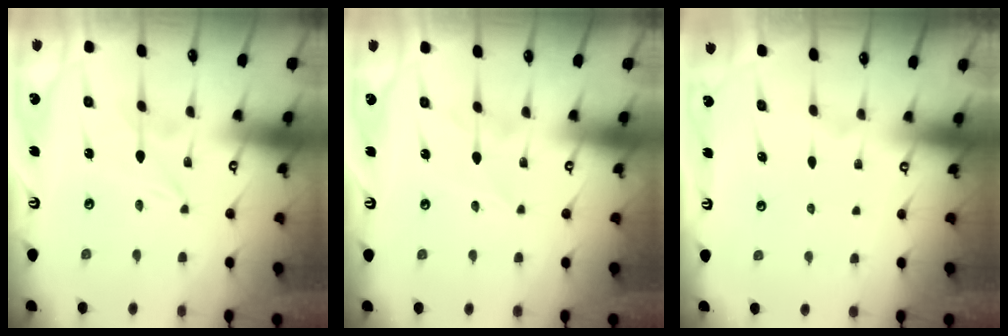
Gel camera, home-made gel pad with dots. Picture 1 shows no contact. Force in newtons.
{"total": 4.4, "press": 4.4, "slide": 0.5}
{"total": 0.0}